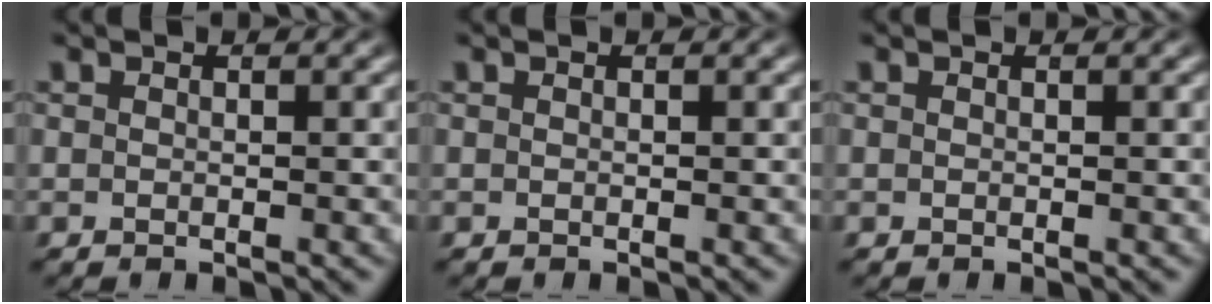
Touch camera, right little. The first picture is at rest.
{"total": 0.0}
{"total": 0.0}